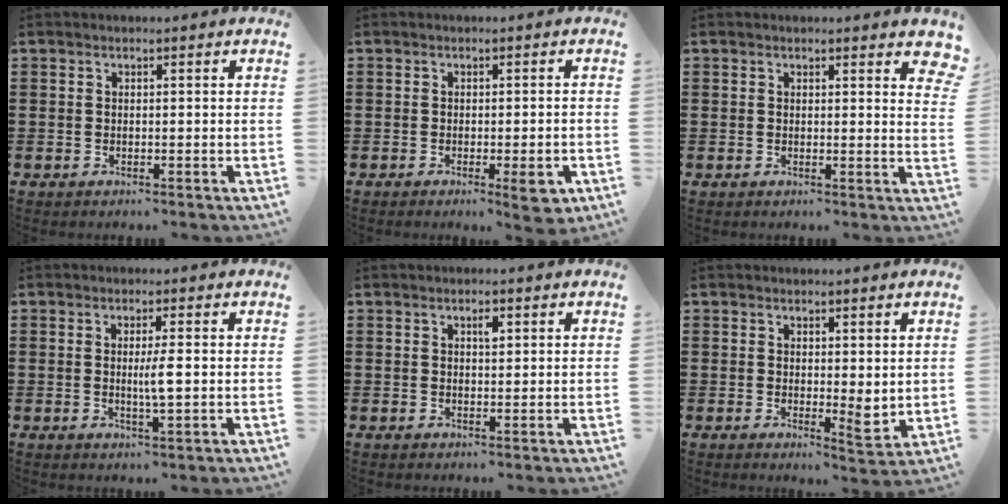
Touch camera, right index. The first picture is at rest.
{"total": 3.6, "force": [-1.6, 0.7, 3.1], "torque": [-0.047, -0.004, -0.023]}
{"total": 1.6, "force": [1.3, 0.5, 0.7], "torque": [-0.001, -0.001, 0.022]}
{"total": 3.3, "force": [0.0, 0.1, 3.3], "torque": [-0.059, -0.006, -0.002]}
{"total": 1.5, "force": [0.6, 0.6, 1.2], "torque": [-0.017, 0.002, 0.008]}
{"total": 3.0, "force": [1.8, 1.2, 2.0], "torque": [-0.035, -0.009, 0.033]}